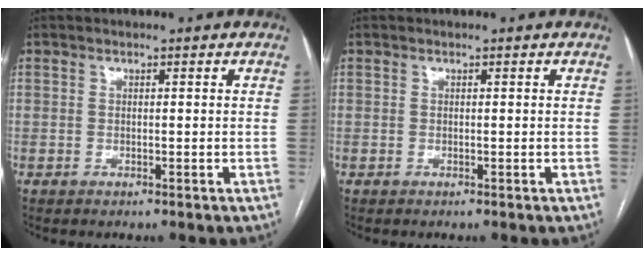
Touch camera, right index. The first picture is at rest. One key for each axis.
{"total": 0.0}